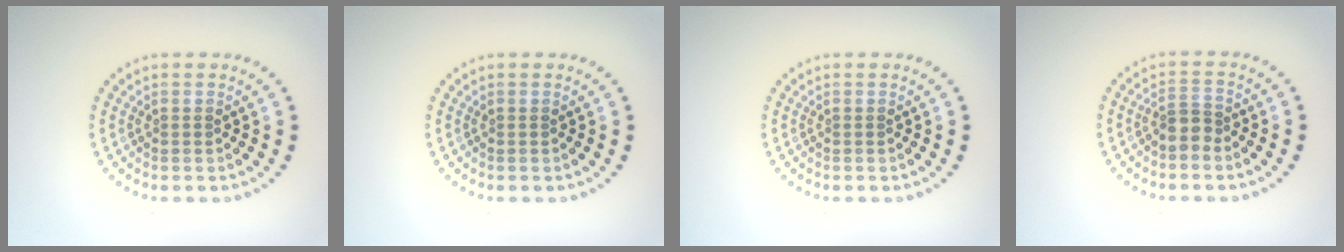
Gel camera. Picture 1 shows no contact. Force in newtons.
{"total": 0.0}
{"total": 0.0}
{"total": 2.1, "press": 1.6, "slide": 1.3}